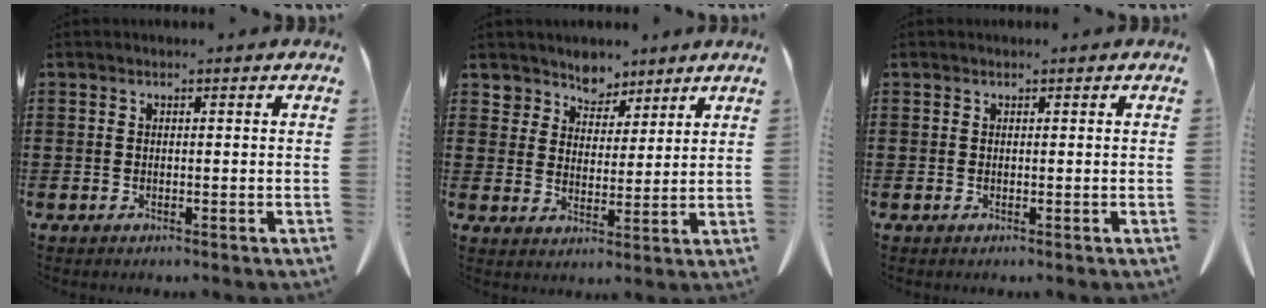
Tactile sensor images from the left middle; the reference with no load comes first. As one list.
[{"total": 5.3, "force": [4.6, 2.6, -0.2], "torque": [-0.027, -0.024, 0.085]}, {"total": 0.0}]